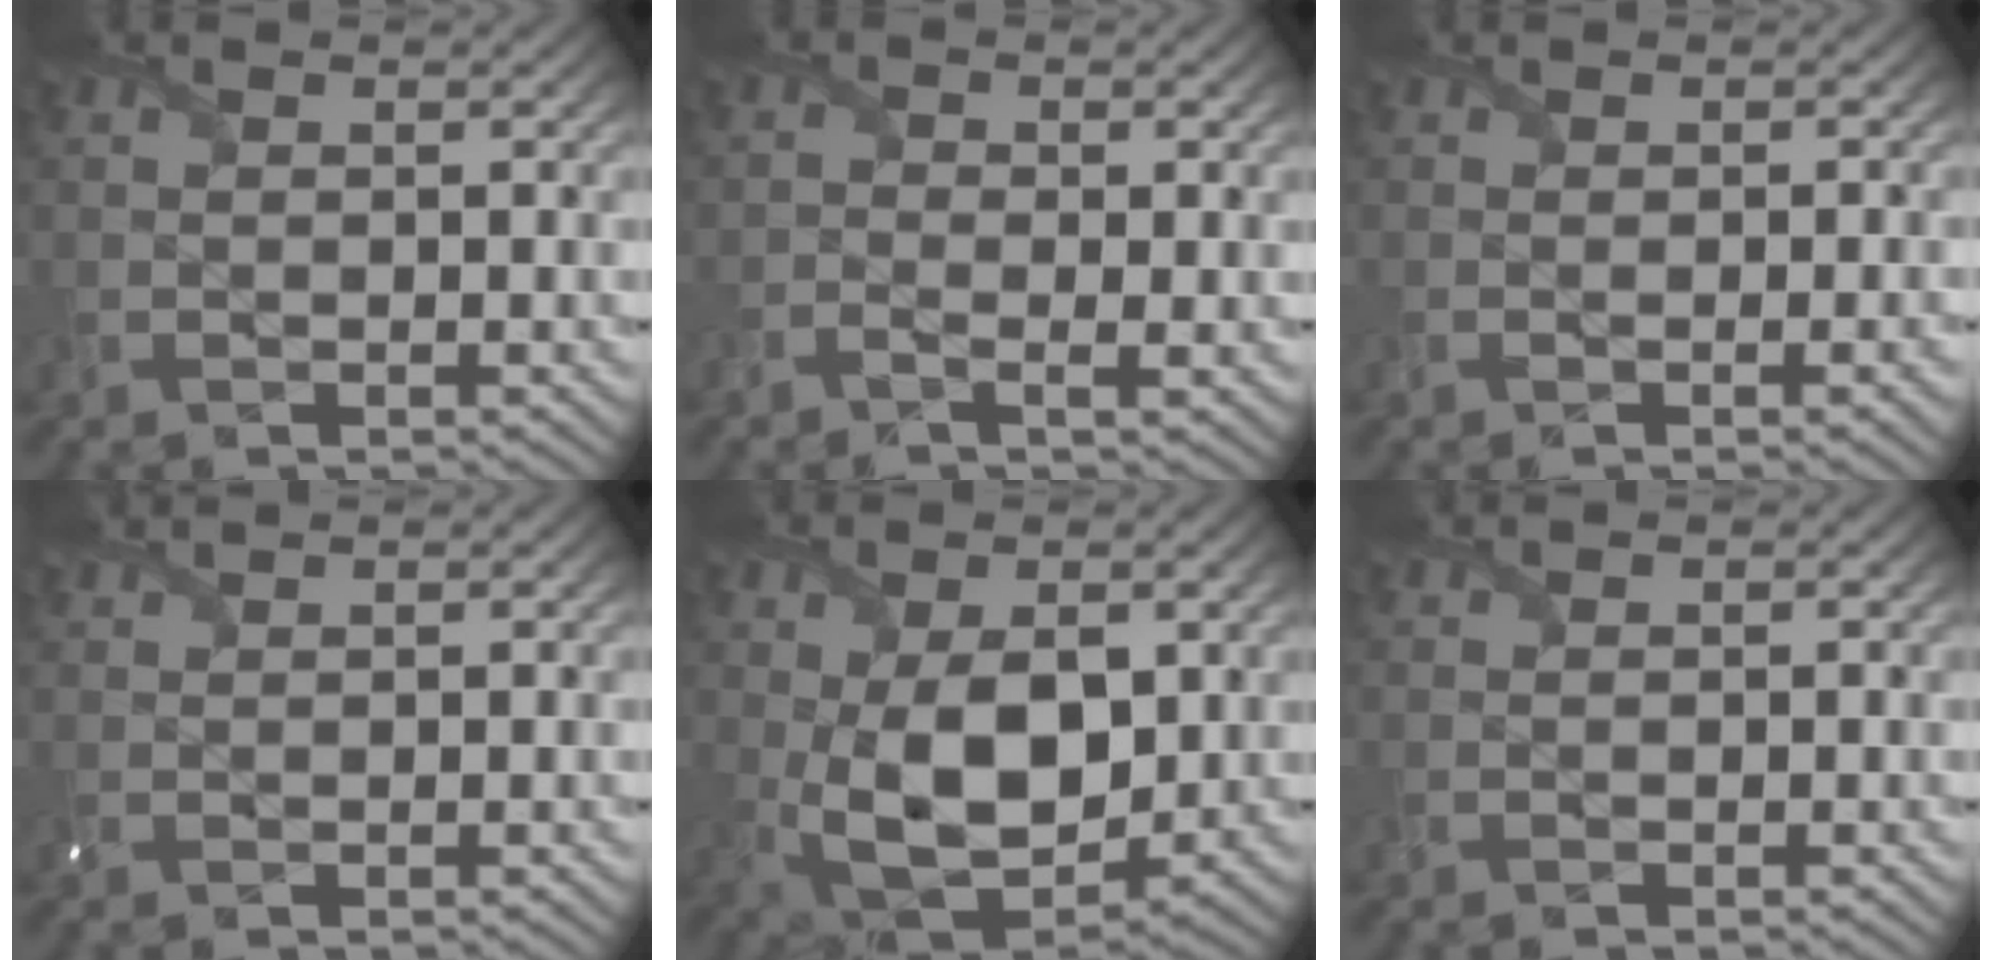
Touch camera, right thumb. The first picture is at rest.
{"total": 1.8, "force": [-0.7, 0.9, 1.4], "torque": [-0.032, -0.005, -0.016]}
{"total": 1.9, "force": [-0.6, 0.4, 1.7], "torque": [-0.029, -0.005, -0.011]}
{"total": 1.3, "force": [1.2, 0.1, 0.3], "torque": [-0.019, 0.004, 0.029]}
{"total": 10.5, "force": [0.3, 6.1, 8.5], "torque": [-0.184, -0.013, 0.014]}
{"total": 0.6, "force": [0.6, 0.0, 0.1], "torque": [-0.006, 0.001, 0.012]}